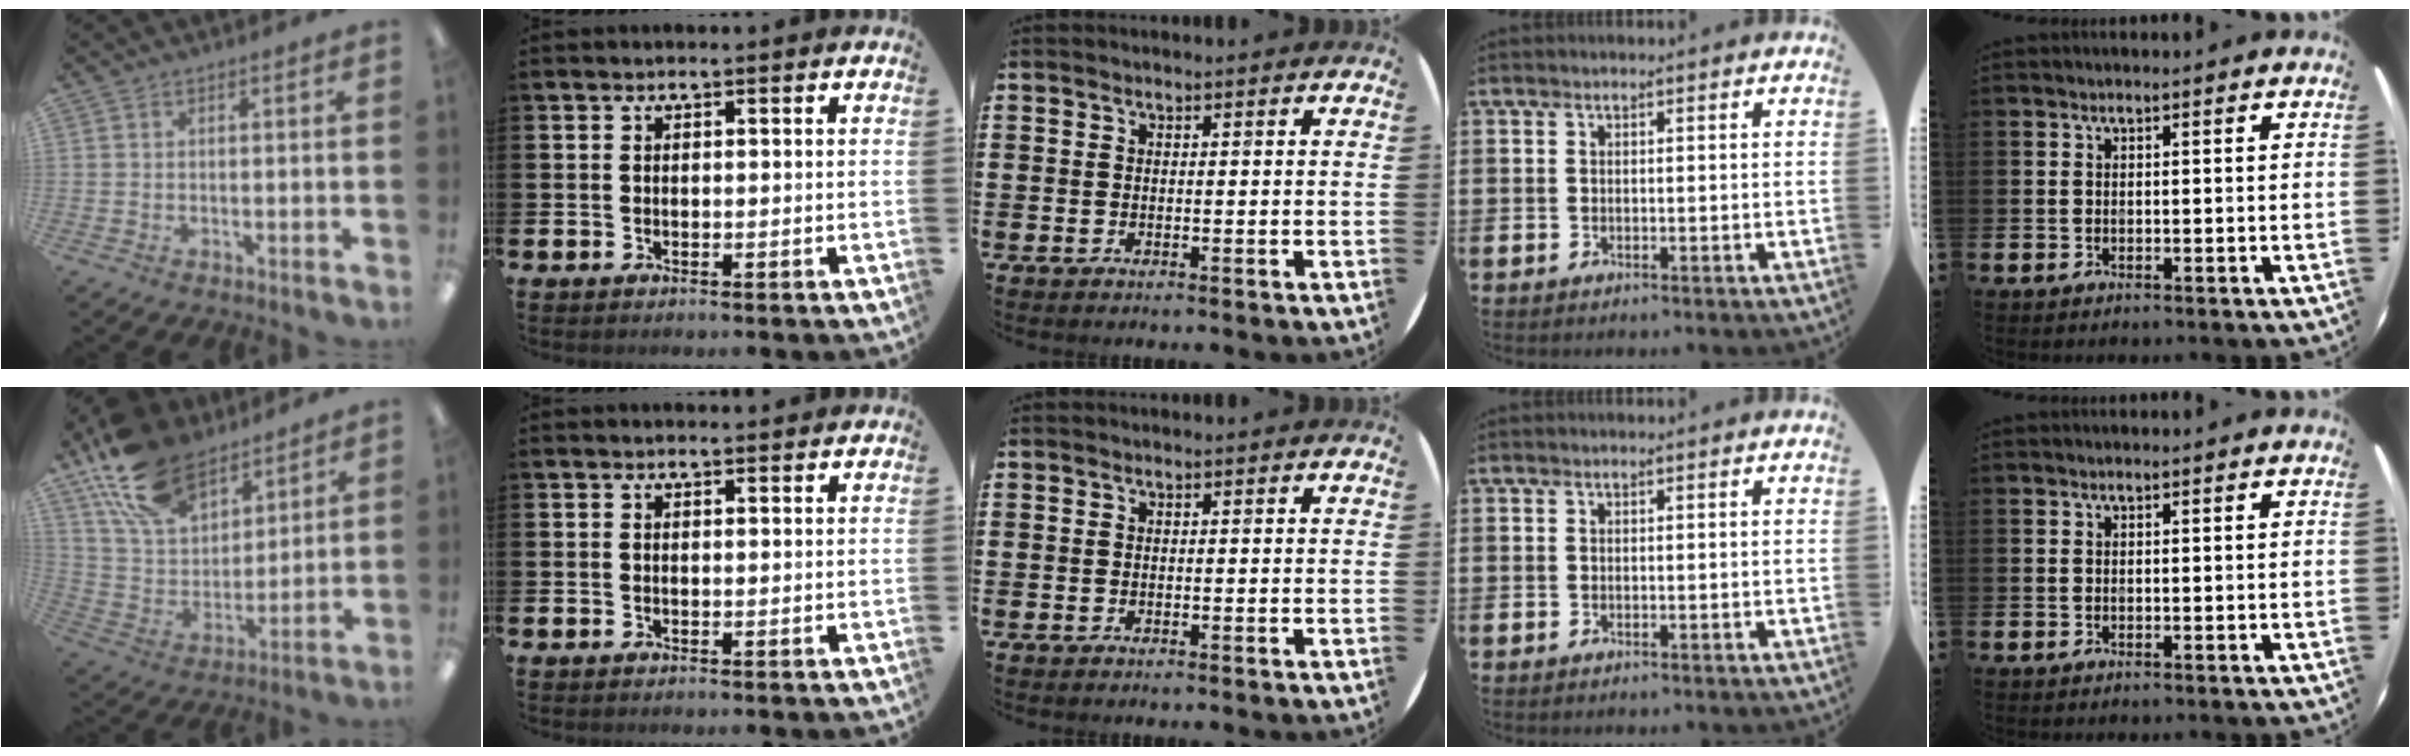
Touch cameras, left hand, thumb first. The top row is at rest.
{"thumb": {"total": 18.2, "force": [12.8, 10.0, 8.3], "torque": [-0.174, -0.056, 0.242]}, "index": {"total": 0.6, "force": [0.6, 0.1, 0.2], "torque": [0.004, -0.002, 0.009]}}